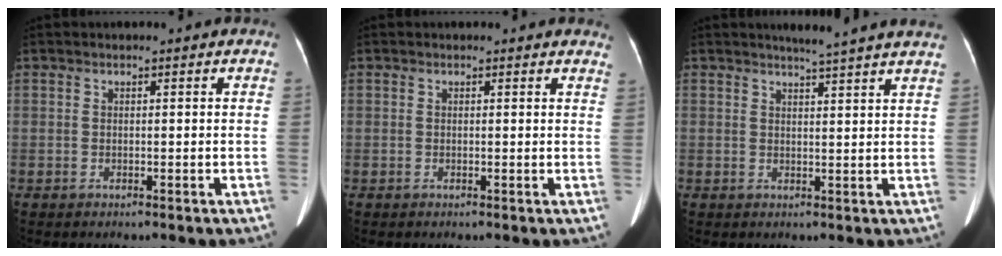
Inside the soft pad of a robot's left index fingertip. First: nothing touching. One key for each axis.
{"total": 2.2, "fx": 2.1, "fy": 0.5, "fz": 0.4, "tx": -0.004, "ty": -0.007, "tz": 0.001}
{"total": 7.8, "fx": 7.2, "fy": -0.3, "fz": 3.0, "tx": -0.038, "ty": 0.010, "tz": 0.074}